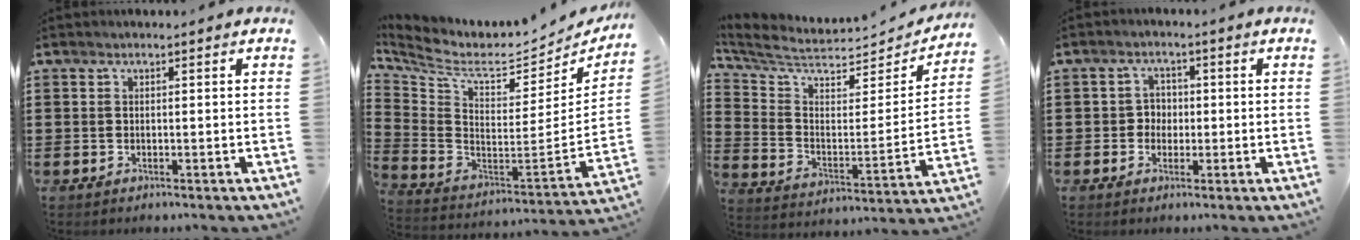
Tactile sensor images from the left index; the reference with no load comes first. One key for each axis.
{"total": 6.3, "fx": 5.0, "fy": 2.0, "fz": 3.2, "tx": -0.086, "ty": -0.056, "tz": 0.080}
{"total": 5.8, "fx": 4.9, "fy": 1.7, "fz": 2.4, "tx": -0.076, "ty": -0.048, "tz": 0.083}
{"total": 2.5, "fx": -0.5, "fy": 2.3, "fz": 1.0, "tx": -0.029, "ty": 0.008, "tz": -0.014}